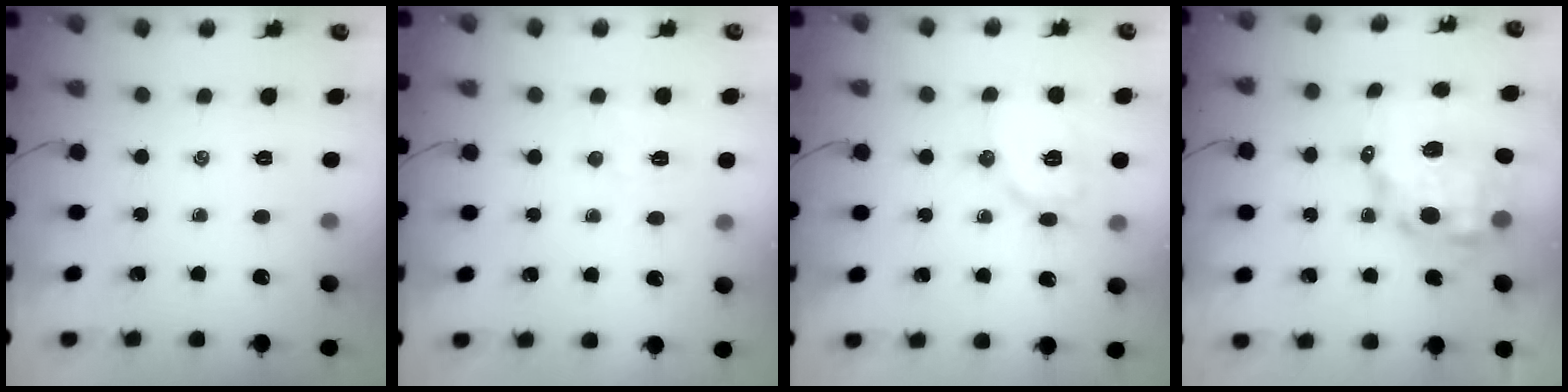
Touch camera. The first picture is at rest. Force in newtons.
{"total": 3.7, "press": 3.5, "slide": 1.1}
{"total": 10.5, "press": 10.5, "slide": 0.3}
{"total": 14.1, "press": 13.7, "slide": 3.3}